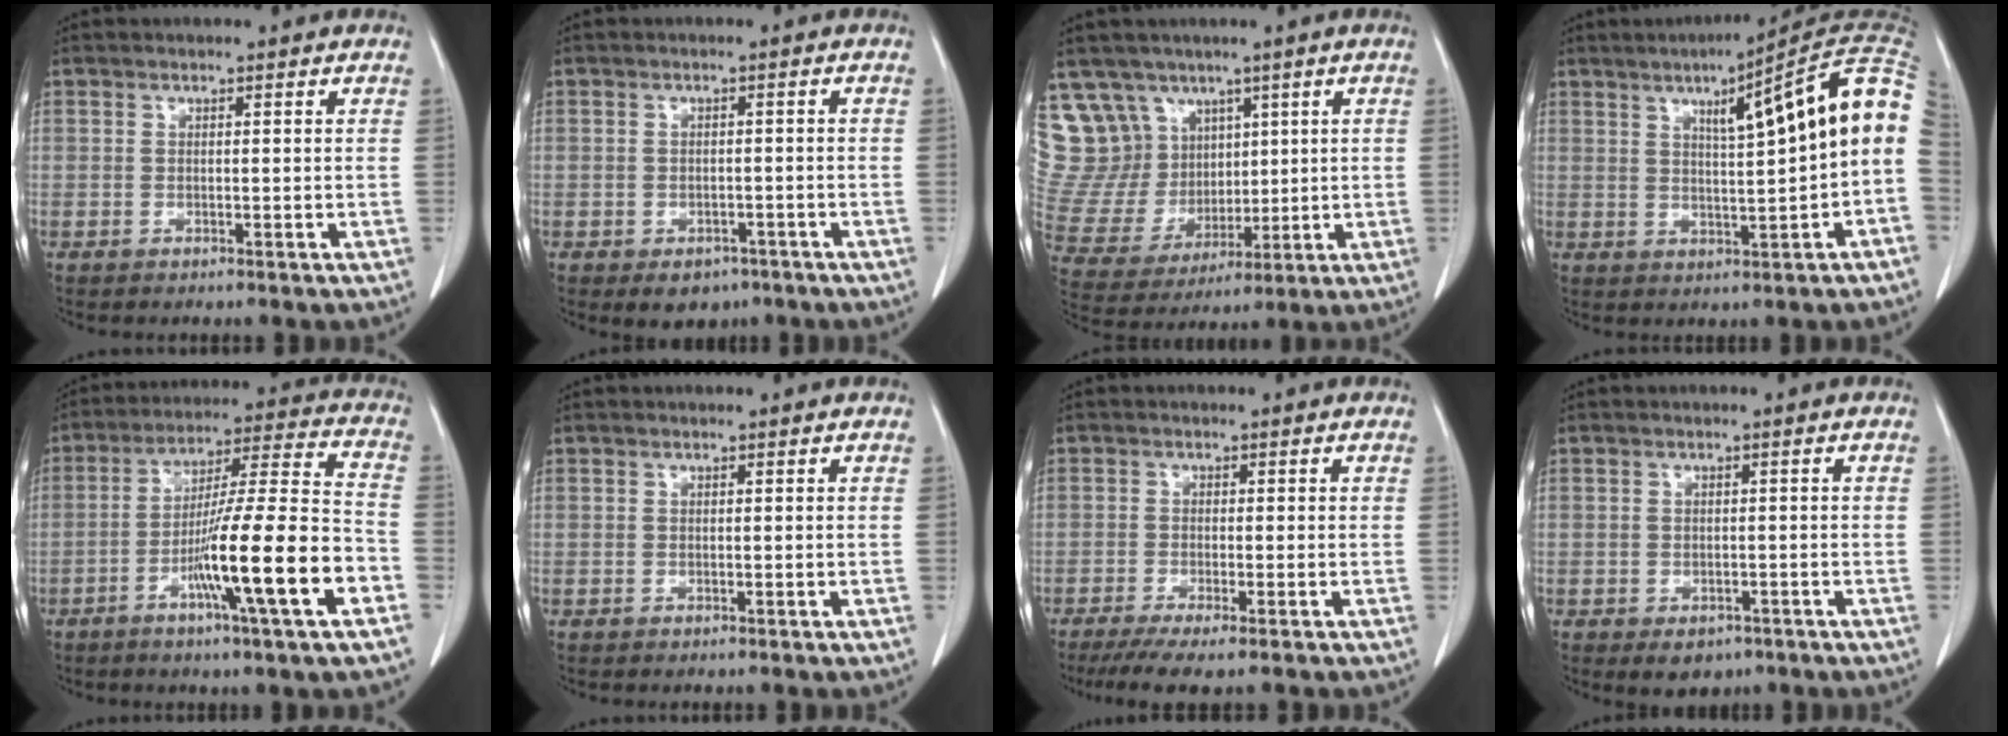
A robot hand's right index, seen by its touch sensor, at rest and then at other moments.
{"total": 4.2, "force": [-2.6, 2.8, 1.6], "torque": [-0.012, 0.004, -0.027]}
{"total": 15.3, "force": [9.4, 11.5, 3.4], "torque": [-0.097, 0.054, 0.211]}
{"total": 14.4, "force": [2.9, 0.4, 14.1], "torque": [-0.187, 0.032, 0.034]}
{"total": 17.1, "force": [-6.5, -0.4, 15.8], "torque": [-0.268, -0.008, -0.108]}
{"total": 0.0}
{"total": 5.9, "force": [-4.3, 0.2, 4.1], "torque": [-0.061, -0.014, -0.071]}
{"total": 3.6, "force": [-2.1, 2.4, 1.5], "torque": [-0.012, 0.001, -0.019]}